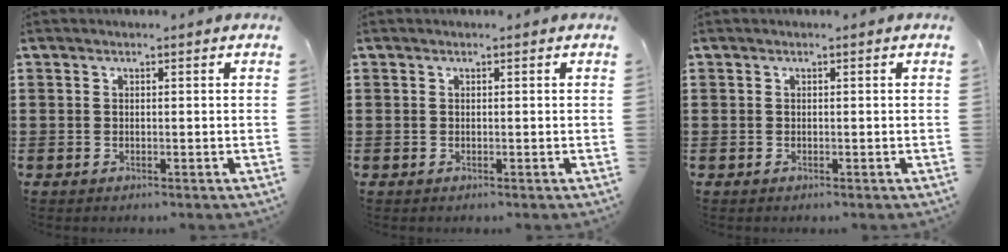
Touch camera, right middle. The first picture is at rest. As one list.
[{"total": 0.0}, {"total": 0.0}]